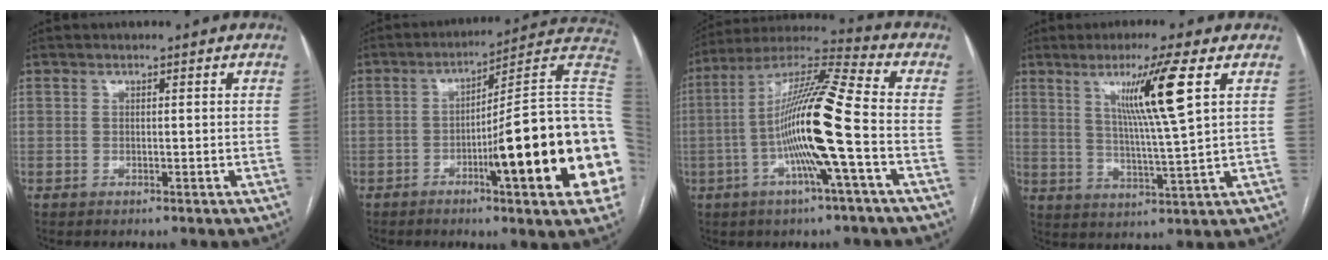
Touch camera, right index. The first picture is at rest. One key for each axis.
{"total": 22.5, "fx": -4.9, "fy": 0.9, "fz": 22.0, "tx": -0.205, "ty": 0.013, "tz": -0.070}
{"total": 16.0, "fx": -3.2, "fy": -0.4, "fz": 15.6, "tx": -0.292, "ty": 0.006, "tz": -0.071}
{"total": 10.0, "fx": 4.0, "fy": -1.6, "fz": 9.0, "tx": -0.157, "ty": -0.008, "tz": 0.074}